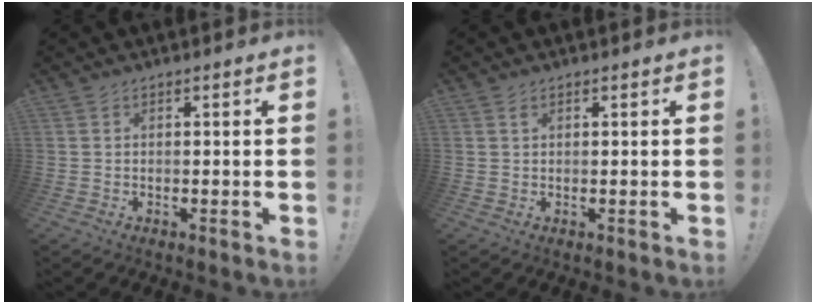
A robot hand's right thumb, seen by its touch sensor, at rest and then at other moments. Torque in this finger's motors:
{"motor_torque": [-0.09, 0.14, 0.19, -0.04, 0.03]}